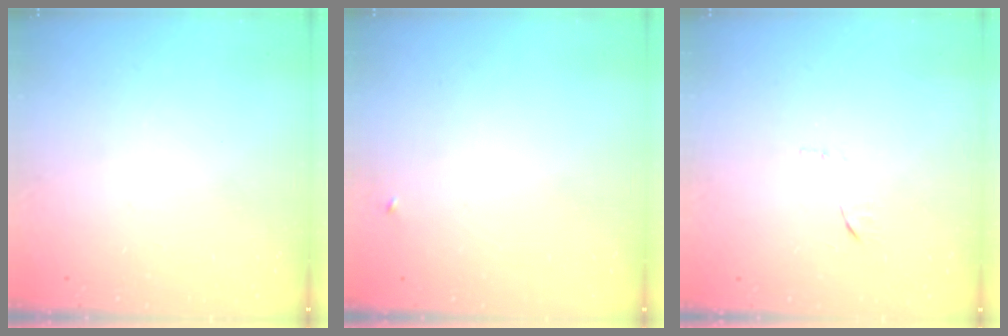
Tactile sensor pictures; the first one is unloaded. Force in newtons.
{"total": 2.3, "press": 2.3, "slide": 0.2}
{"total": 6.5, "press": 6.5, "slide": 0.5}